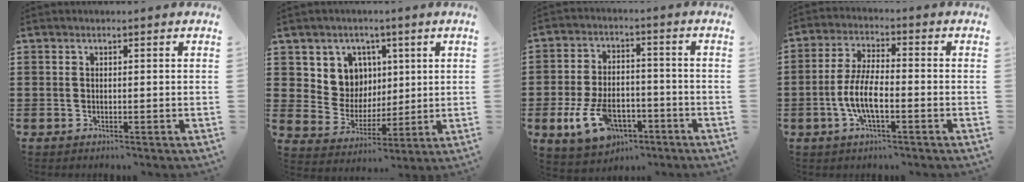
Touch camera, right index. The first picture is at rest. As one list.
[{"total": 7.9, "force": [3.1, 7.1, 1.6], "torque": [-0.066, -0.007, 0.060]}, {"total": 10.0, "force": [-4.3, 5.9, 6.9], "torque": [-0.148, 0.003, -0.079]}, {"total": 7.2, "force": [-2.2, 2.2, 6.4], "torque": [-0.156, -0.015, -0.050]}]